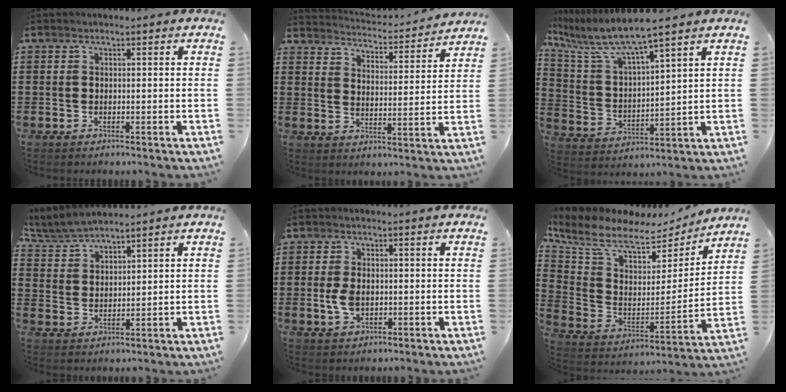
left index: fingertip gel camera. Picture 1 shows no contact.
{"total": 3.5, "force": [3.5, -0.2, 0.0], "torque": [-0.023, -0.034, 0.054]}
{"total": 6.8, "force": [5.7, 0.2, 3.8], "torque": [-0.101, -0.036, 0.091]}
{"total": 4.5, "force": [4.3, 0.5, 1.0], "torque": [-0.037, -0.012, 0.079]}
{"total": 4.0, "force": [-0.2, 2.4, 3.1], "torque": [-0.082, -0.002, -0.010]}
{"total": 9.2, "force": [7.1, 3.3, 4.7], "torque": [-0.126, -0.044, 0.123]}